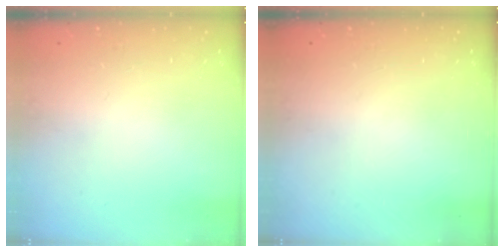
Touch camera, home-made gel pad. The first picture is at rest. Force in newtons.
{"total": 0.0}